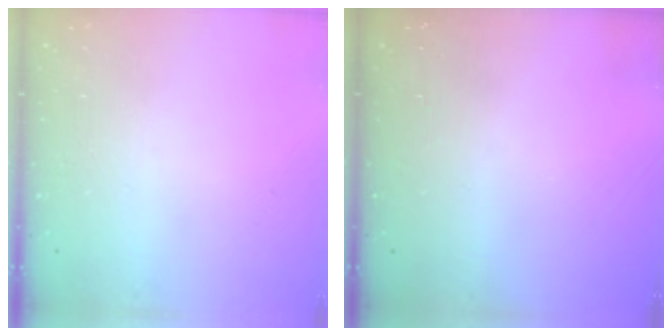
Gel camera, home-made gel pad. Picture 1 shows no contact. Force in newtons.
{"total": 0.0}